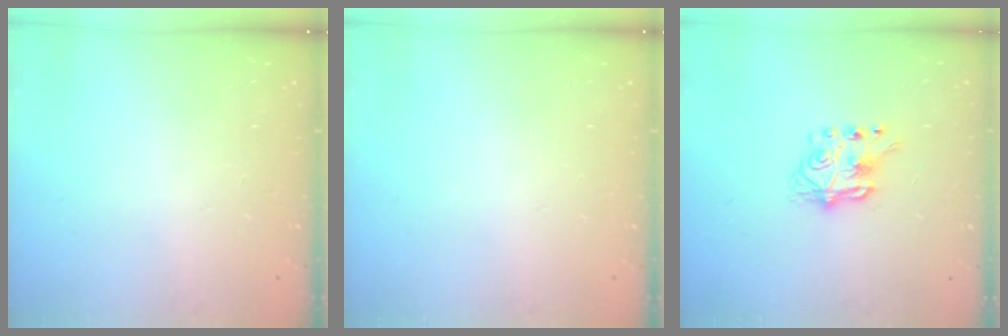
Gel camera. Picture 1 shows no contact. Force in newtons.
{"total": 0.0}
{"total": 6.9, "press": 6.9, "slide": 0.3}